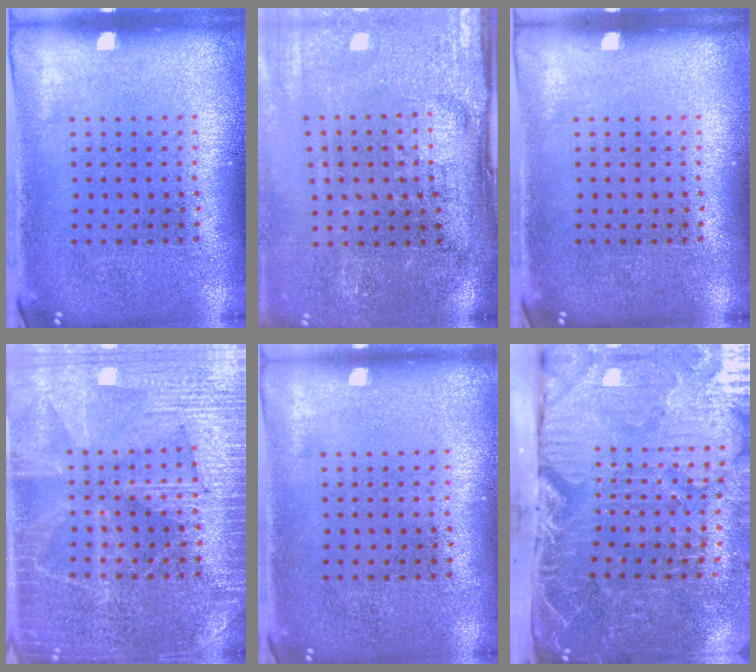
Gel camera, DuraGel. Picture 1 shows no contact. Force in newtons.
{"total": 4.7, "press": 3.9, "slide": 2.7}
{"total": 0.0}
{"total": 3.7, "press": 3.6, "slide": 0.4}
{"total": 0.0}
{"total": 5.1, "press": 4.3, "slide": 2.7}